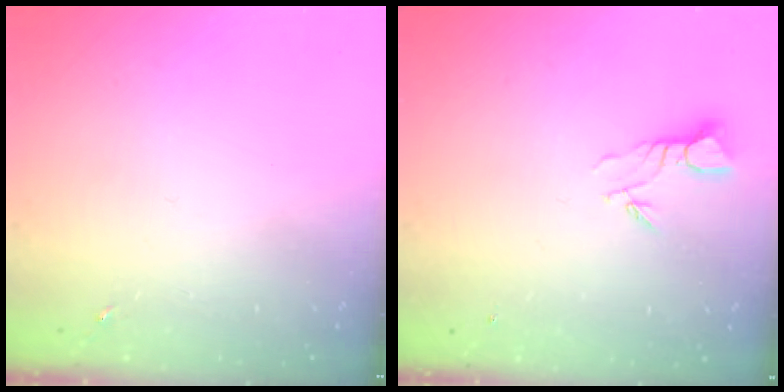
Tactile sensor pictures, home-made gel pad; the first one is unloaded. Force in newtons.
{"total": 3.8, "press": 3.8, "slide": 0.3}